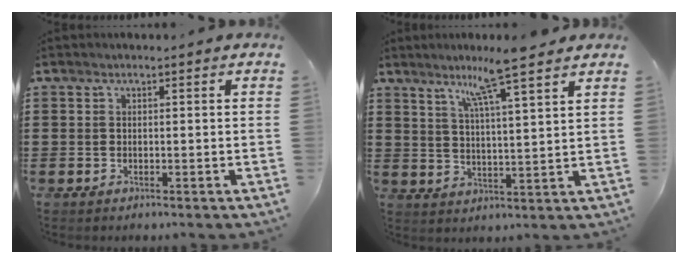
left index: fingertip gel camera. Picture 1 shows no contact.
{"total": 8.3, "force": [6.2, -0.3, 5.5], "torque": [-0.108, -0.019, 0.102]}